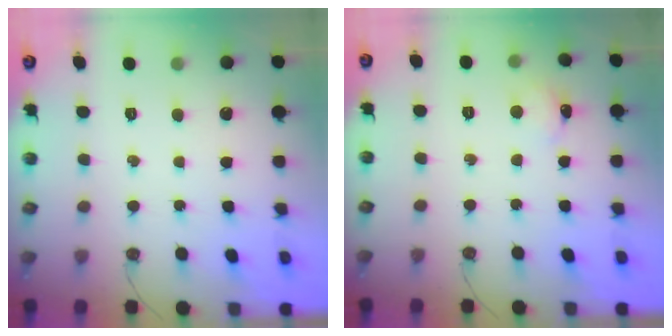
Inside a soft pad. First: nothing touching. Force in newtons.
{"total": 2.2, "press": 2.2, "slide": 0.3}